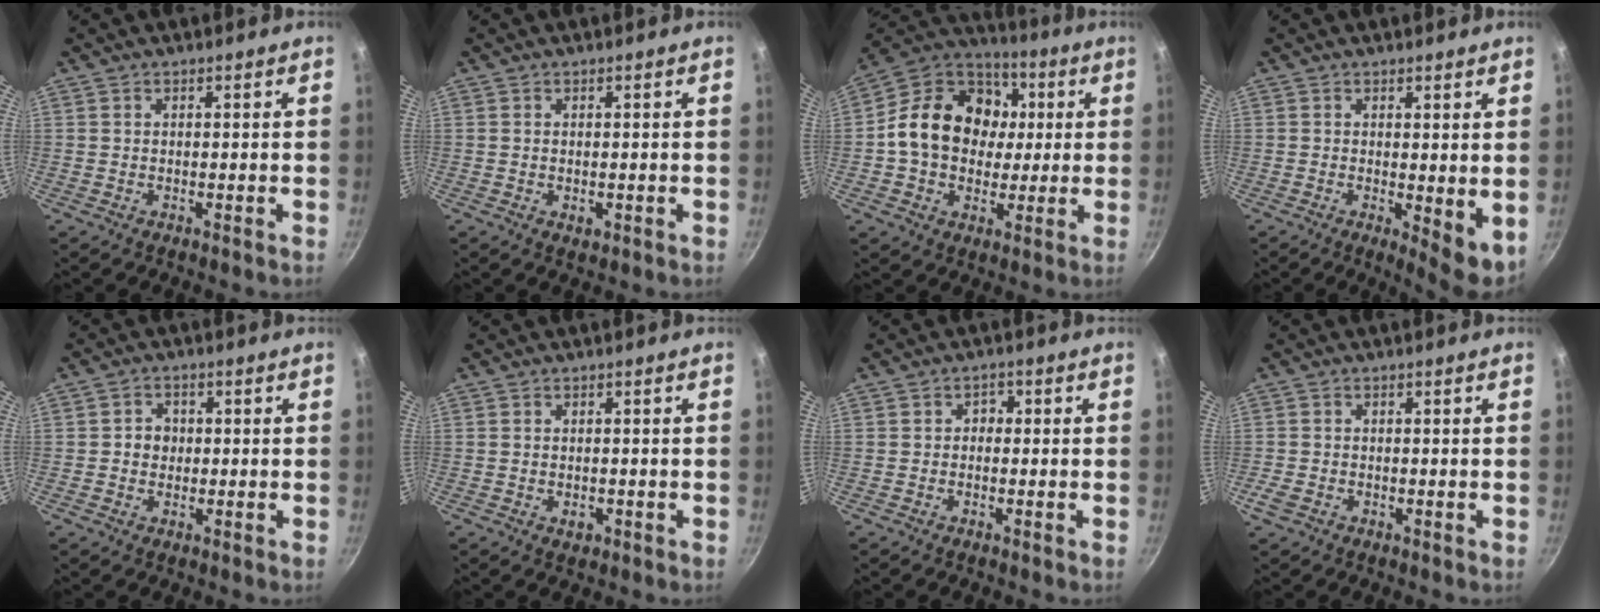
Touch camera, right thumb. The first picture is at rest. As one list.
[{"total": 1.6, "force": [-0.3, 1.0, 1.1], "torque": [-0.016, -0.003, -0.003]}, {"total": 19.4, "force": [1.7, 15.5, 11.6], "torque": [-0.167, 0.027, 0.014]}, {"total": 6.0, "force": [0.1, 2.3, 5.5], "torque": [-0.068, -0.011, 0.006]}, {"total": 3.2, "force": [-0.1, 2.9, 1.4], "torque": [-0.003, 0.006, -0.005]}, {"total": 1.9, "force": [-0.6, 1.3, 1.2], "torque": [-0.018, 0.000, -0.009]}, {"total": 1.8, "force": [-0.4, 1.5, 0.8], "torque": [-0.003, 0.008, -0.011]}, {"total": 2.3, "force": [-1.1, 1.6, 1.3], "torque": [-0.029, 0.001, -0.024]}]